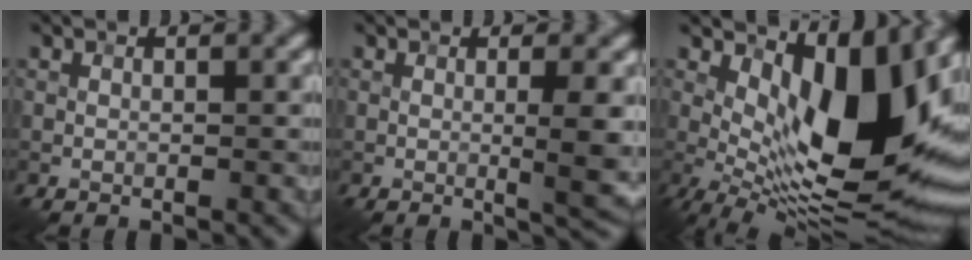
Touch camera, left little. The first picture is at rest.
{"total": 3.6, "force": [0.0, 0.6, 3.6], "torque": [-0.052, -0.006, 0.004]}
{"total": 12.8, "force": [1.6, 5.4, 11.5], "torque": [-0.166, -0.002, 0.025]}